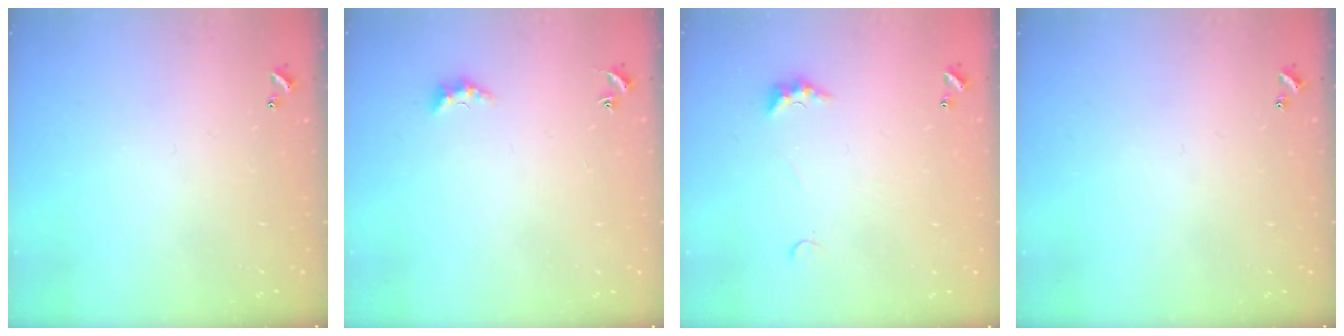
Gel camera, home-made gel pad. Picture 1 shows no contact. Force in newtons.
{"total": 2.2, "press": 2.1, "slide": 0.6}
{"total": 2.2, "press": 2.1, "slide": 0.7}
{"total": 0.0}